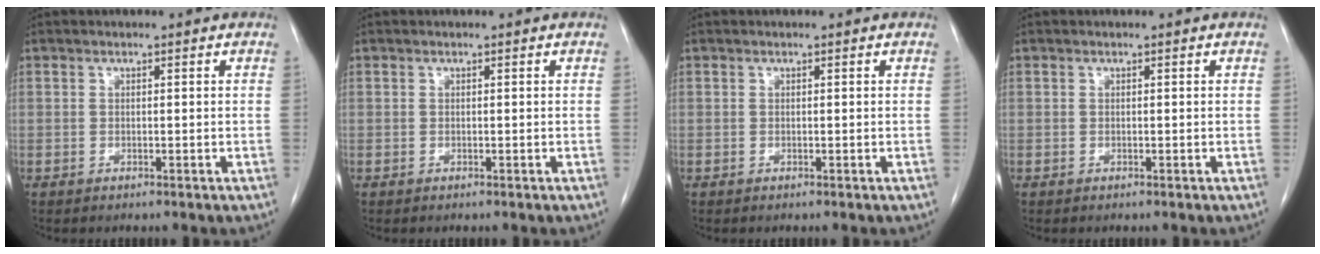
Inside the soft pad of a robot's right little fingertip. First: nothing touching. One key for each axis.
{"total": 0.0}
{"total": 0.0}
{"total": 0.0}